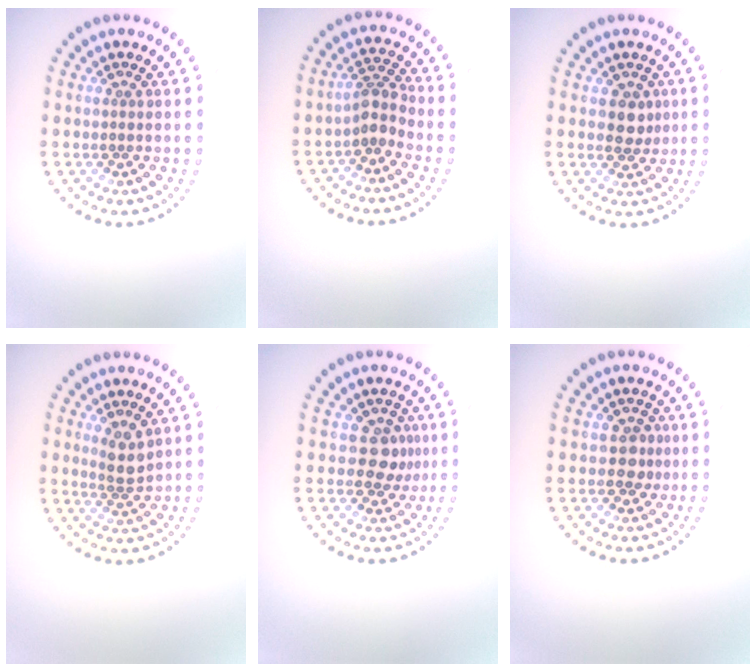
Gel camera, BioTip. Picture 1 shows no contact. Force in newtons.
{"total": 2.3, "press": 1.9, "slide": 1.4}
{"total": 2.0, "press": 1.8, "slide": 0.9}
{"total": 2.2, "press": 1.8, "slide": 1.3}
{"total": 2.2, "press": 1.7, "slide": 1.4}
{"total": 1.6, "press": 1.4, "slide": 0.8}